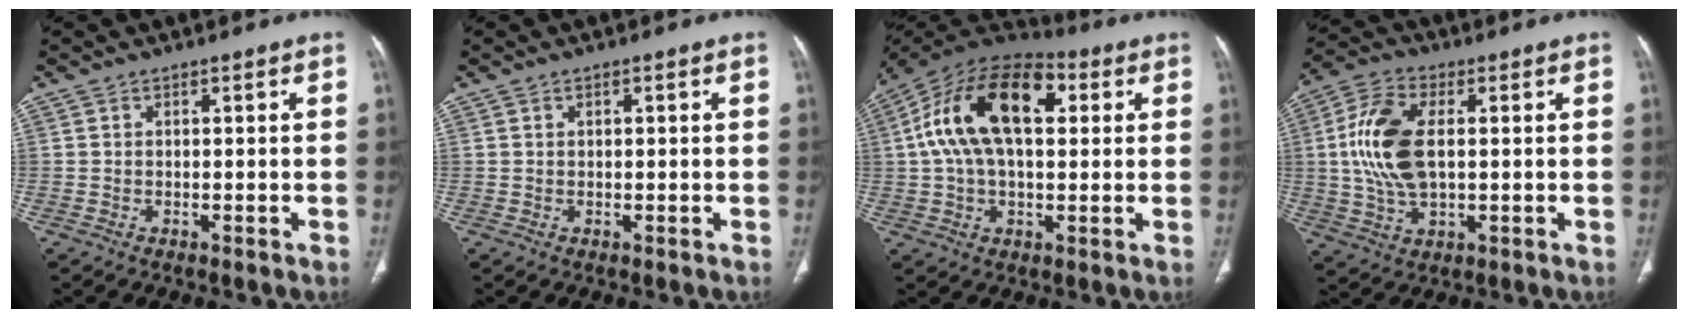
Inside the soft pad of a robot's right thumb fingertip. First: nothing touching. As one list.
[{"total": 0.9, "force": [0.4, 0.4, 0.7], "torque": [-0.013, 0.002, 0.006]}, {"total": 20.1, "force": [4.4, 11.0, 16.2], "torque": [-0.285, 0.031, 0.065]}, {"total": 13.3, "force": [1.3, 7.2, 11.1], "torque": [-0.234, 0.007, 0.026]}]